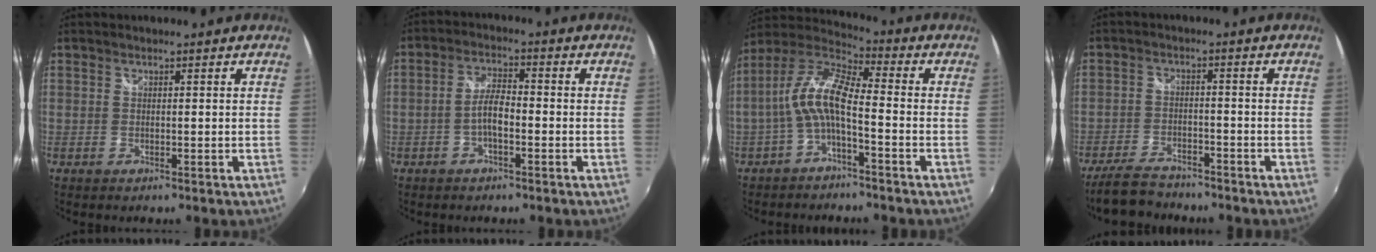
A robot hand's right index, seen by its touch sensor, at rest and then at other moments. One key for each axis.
{"total": 4.3, "fx": -1.7, "fy": 1.3, "fz": 3.7, "tx": -0.076, "ty": 0.010, "tz": -0.034}
{"total": 9.9, "fx": -2.2, "fy": 2.8, "fz": 9.2, "tx": -0.201, "ty": 0.018, "tz": -0.045}
{"total": 9.0, "fx": -7.7, "fy": 3.2, "fz": 3.2, "tx": -0.096, "ty": -0.010, "tz": -0.127}